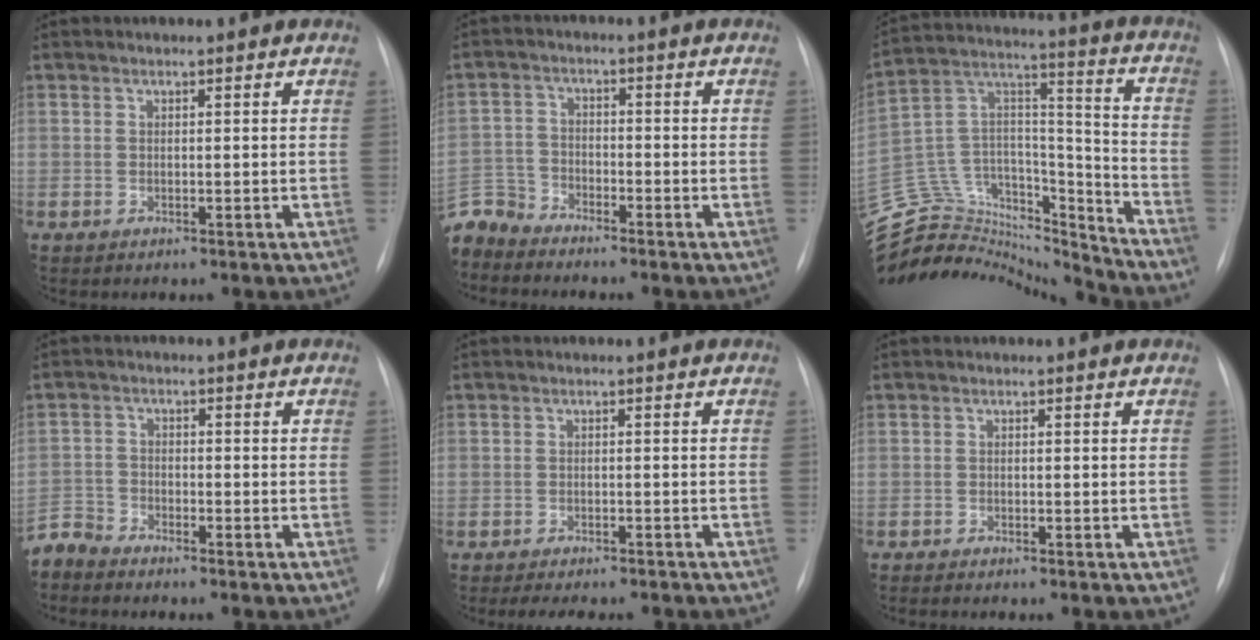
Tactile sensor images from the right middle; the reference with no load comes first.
{"total": 6.0, "force": [-5.9, 1.3, -0.3], "torque": [0.005, 0.001, -0.122]}
{"total": 28.3, "force": [-26.7, 7.2, 6.4], "torque": [-0.174, 0.038, -0.422]}
{"total": 3.5, "force": [-3.5, 0.2, -0.4], "torque": [0.011, -0.014, -0.071]}
{"total": 8.0, "force": [-7.1, 1.9, 3.3], "torque": [-0.043, -0.004, -0.089]}
{"total": 1.9, "force": [-1.6, 0.0, 0.9], "torque": [-0.012, -0.004, -0.022]}